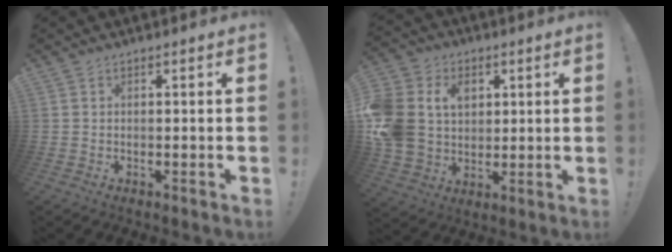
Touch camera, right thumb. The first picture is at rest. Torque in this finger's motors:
{"motor_torque": [1.75, 1.75, 0.51, 0.37, 0.40]}